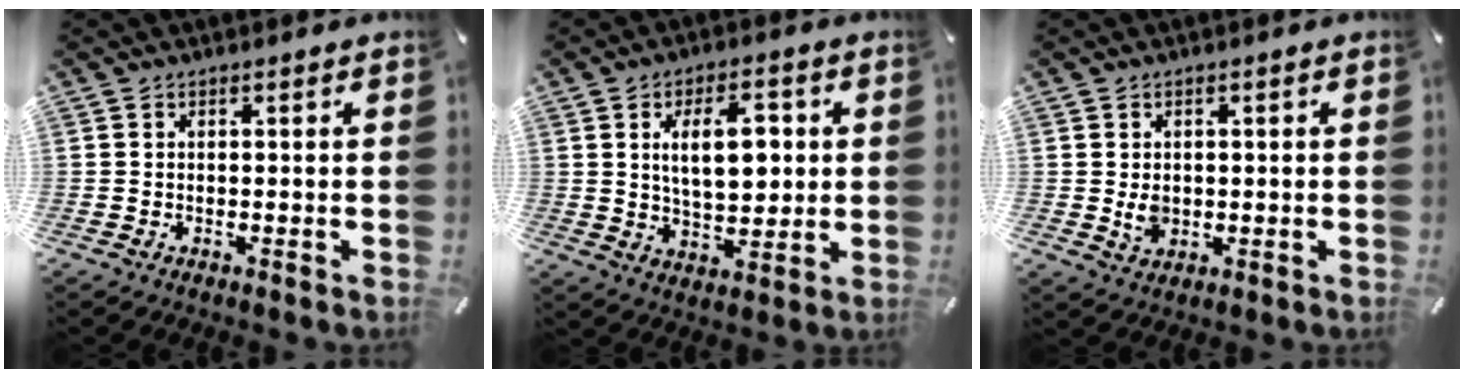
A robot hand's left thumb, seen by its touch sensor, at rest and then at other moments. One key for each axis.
{"total": 11.6, "fx": 2.5, "fy": 6.5, "fz": 9.3, "tx": -0.158, "ty": -0.003, "tz": 0.035}
{"total": 3.4, "fx": -0.1, "fy": 2.9, "fz": 1.8, "tx": -0.031, "ty": -0.001, "tz": -0.003}